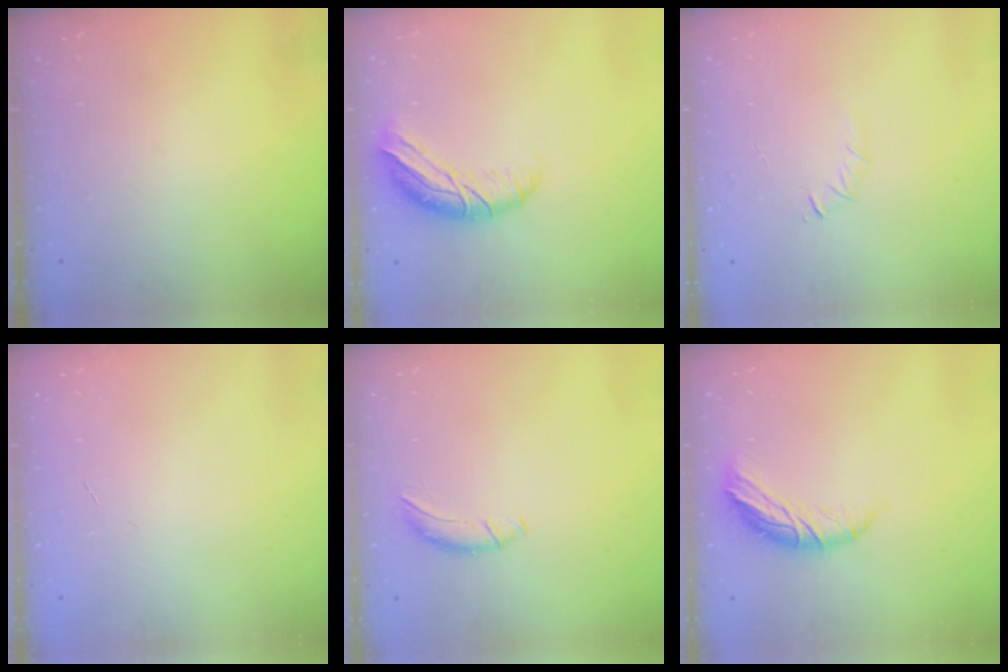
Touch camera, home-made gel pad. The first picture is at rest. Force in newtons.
{"total": 10.2, "press": 9.9, "slide": 2.5}
{"total": 3.5, "press": 3.3, "slide": 1.2}
{"total": 0.0}
{"total": 0.0}
{"total": 10.2, "press": 10.2, "slide": 0.1}